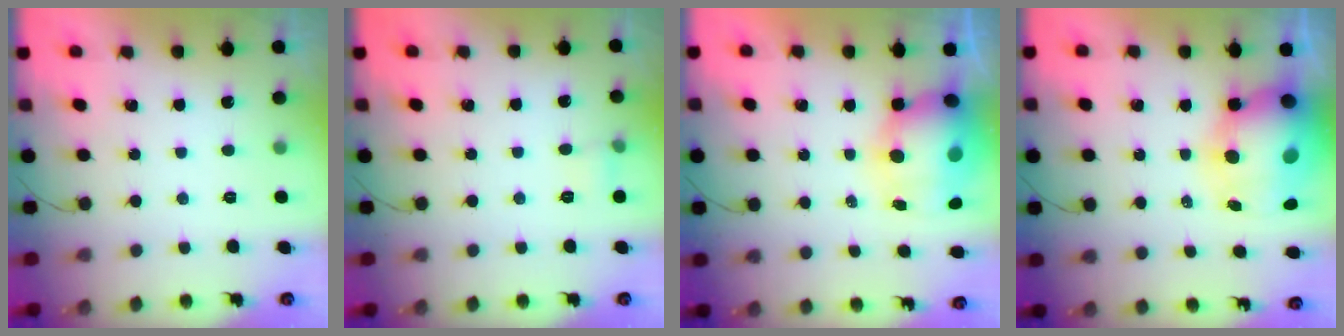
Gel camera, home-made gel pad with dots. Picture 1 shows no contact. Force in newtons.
{"total": 4.0, "press": 3.8, "slide": 1.1}
{"total": 14.3, "press": 13.9, "slide": 3.2}
{"total": 12.8, "press": 12.5, "slide": 3.1}